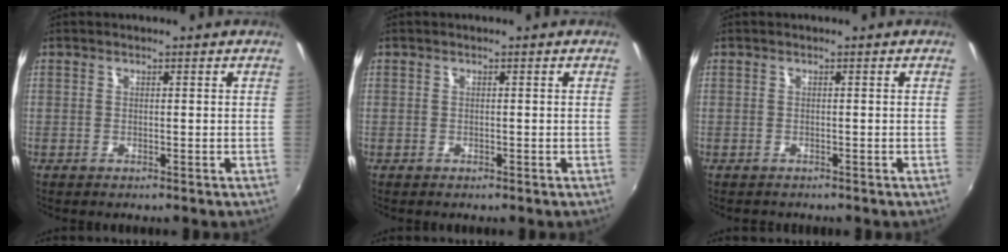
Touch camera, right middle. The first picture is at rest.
{"total": 0.6, "force": [-0.4, 0.5, 0.0], "torque": [0.002, -0.002, -0.006]}
{"total": 0.8, "force": [-0.7, 0.4, -0.1], "torque": [-0.003, -0.001, -0.011]}